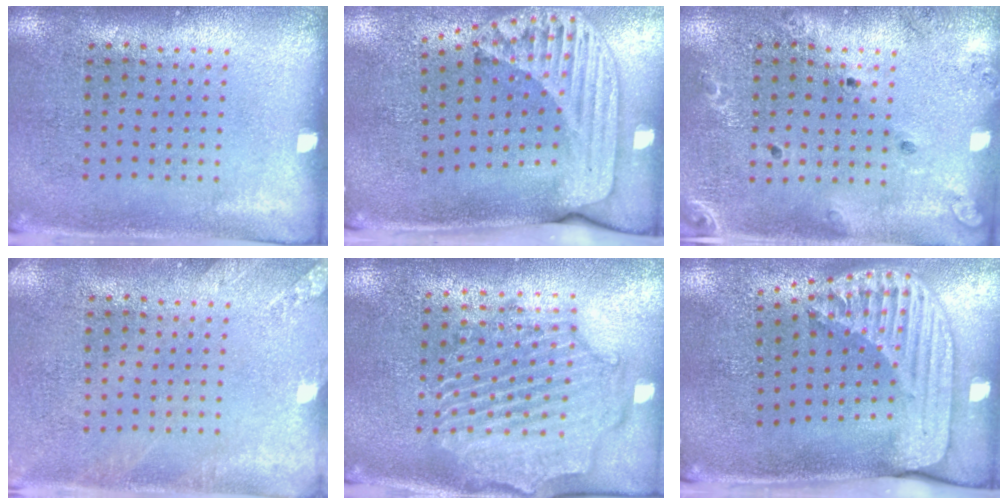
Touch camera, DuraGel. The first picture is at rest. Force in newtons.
{"total": 2.4, "press": 1.7, "slide": 1.7}
{"total": 1.4, "press": 1.4, "slide": 0.1}
{"total": 1.9, "press": 1.8, "slide": 0.2}
{"total": 2.2, "press": 2.1, "slide": 0.8}
{"total": 2.6, "press": 1.8, "slide": 1.8}